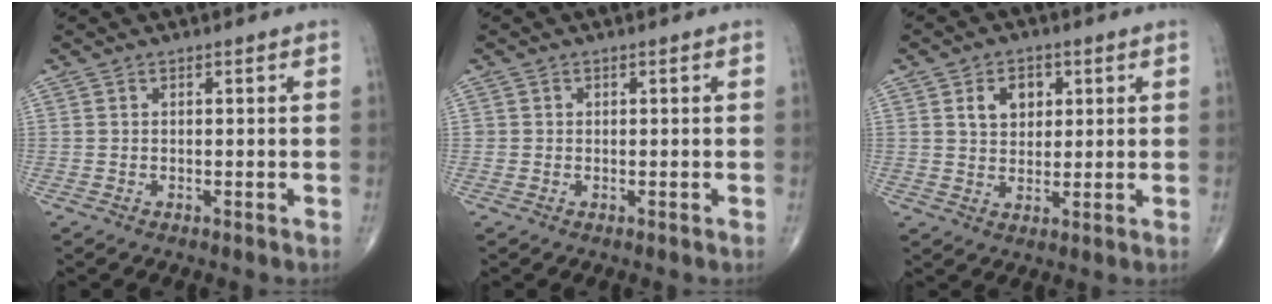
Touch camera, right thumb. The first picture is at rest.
{"total": 0.8, "force": [0.0, 0.8, 0.0], "torque": [0.006, 0.005, -0.001]}
{"total": 6.1, "force": [2.1, 4.4, 3.6], "torque": [-0.029, -0.009, 0.034]}